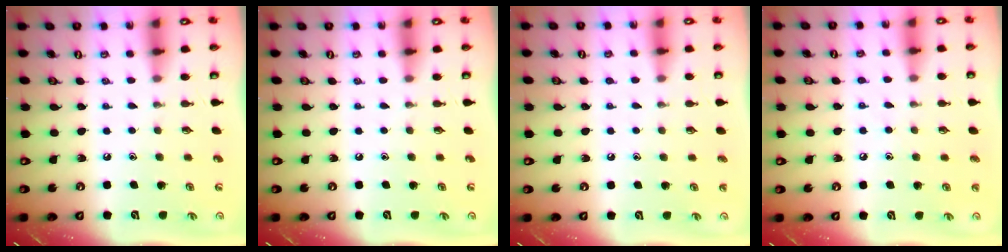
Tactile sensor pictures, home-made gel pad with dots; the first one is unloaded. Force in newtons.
{"total": 0.0}
{"total": 1.7, "press": 1.7, "slide": 0.2}
{"total": 6.5, "press": 6.4, "slide": 0.8}